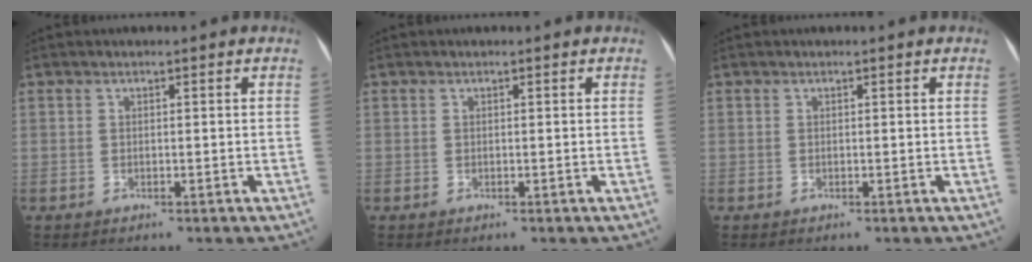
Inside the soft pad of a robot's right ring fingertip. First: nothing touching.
{"total": 0.0}
{"total": 0.0}